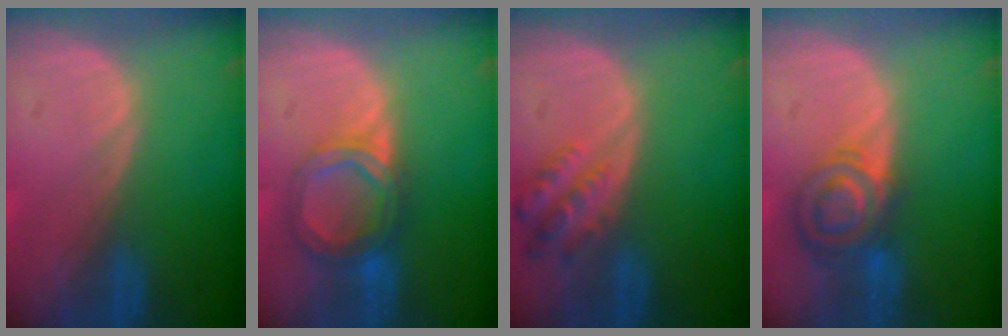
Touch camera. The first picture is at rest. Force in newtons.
{"total": 6.5, "press": 5.8, "slide": 3.1}
{"total": 5.0, "press": 4.8, "slide": 1.5}
{"total": 7.4, "press": 6.3, "slide": 3.9}